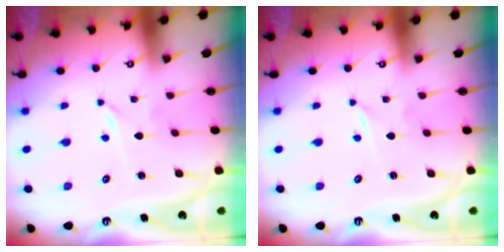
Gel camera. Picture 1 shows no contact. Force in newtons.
{"total": 0.0}